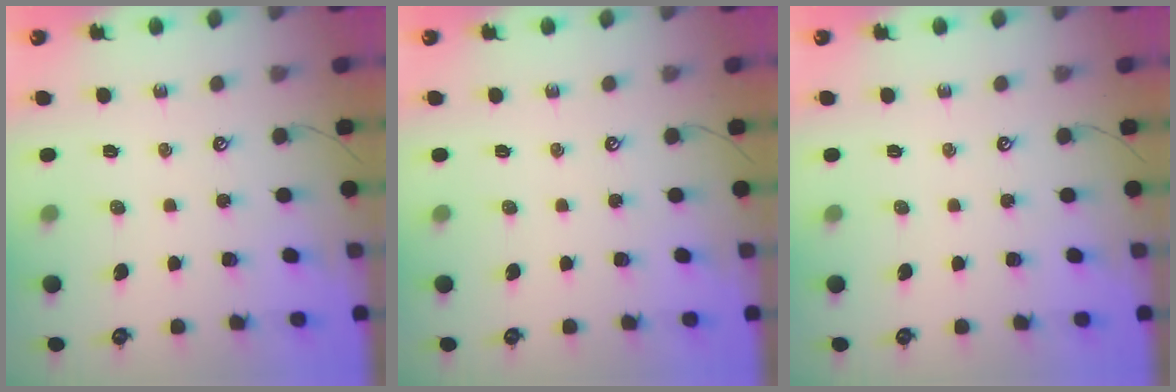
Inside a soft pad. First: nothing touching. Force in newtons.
{"total": 0.0}
{"total": 0.0}